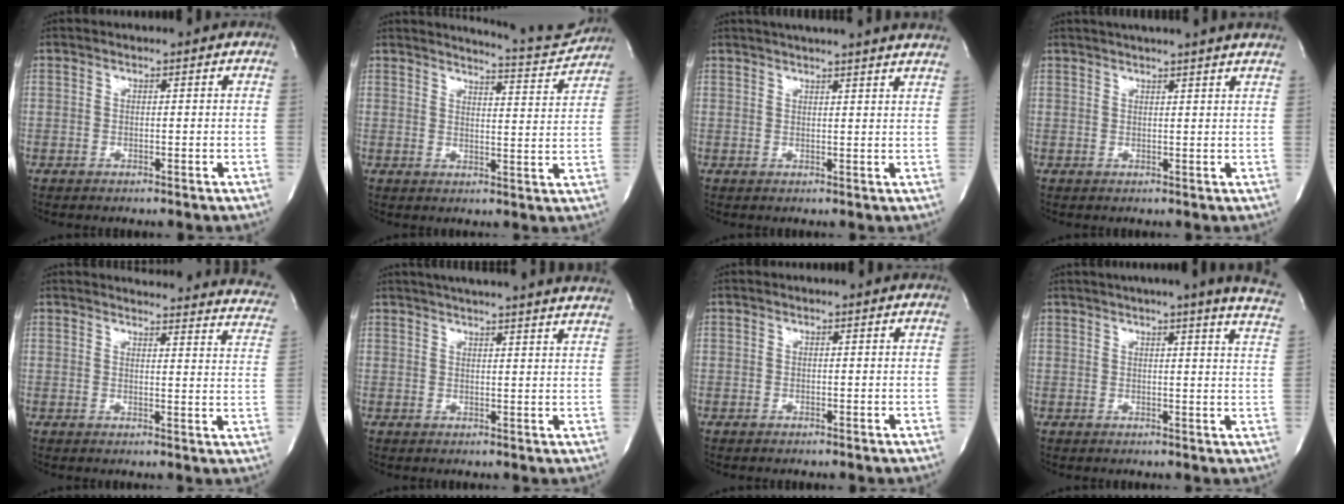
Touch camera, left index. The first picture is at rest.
{"total": 8.4, "force": [8.3, -0.5, 0.7], "torque": [-0.016, -0.032, 0.102]}
{"total": 14.9, "force": [13.5, -0.3, 6.3], "torque": [-0.104, 0.006, 0.163]}
{"total": 10.0, "force": [8.9, -0.8, 4.6], "torque": [-0.069, 0.017, 0.097]}
{"total": 22.0, "force": [21.0, 3.4, 5.6], "torque": [-0.058, -0.085, 0.213]}
{"total": 20.9, "force": [19.0, 0.2, 8.6], "torque": [-0.137, -0.004, 0.233]}
{"total": 0.0}
{"total": 14.1, "force": [11.5, -0.7, 8.1], "torque": [-0.109, -0.030, 0.118]}